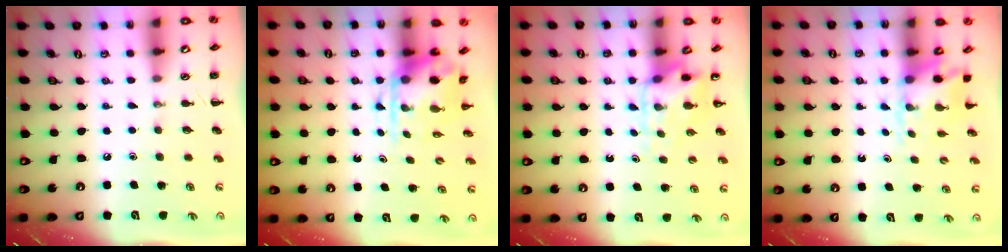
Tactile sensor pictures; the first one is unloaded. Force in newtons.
{"total": 4.1, "press": 4.0, "slide": 0.6}
{"total": 4.6, "press": 4.5, "slide": 1.0}
{"total": 2.9, "press": 2.8, "slide": 0.7}